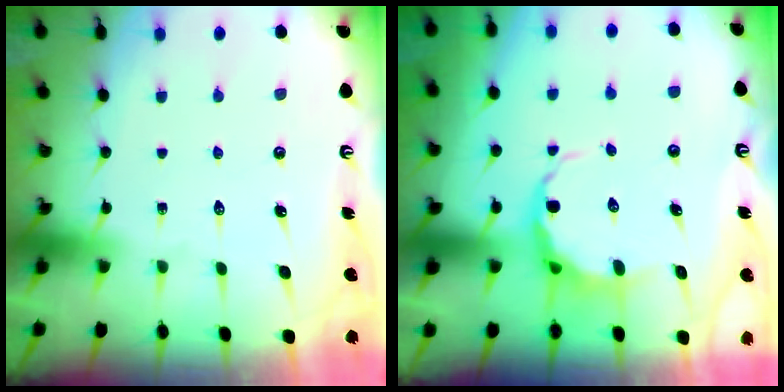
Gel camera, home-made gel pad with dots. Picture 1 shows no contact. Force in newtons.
{"total": 6.5, "press": 6.3, "slide": 1.6}